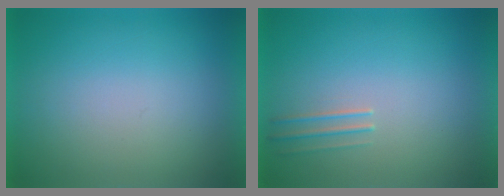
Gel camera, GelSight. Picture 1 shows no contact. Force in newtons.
{"total": 1.1}